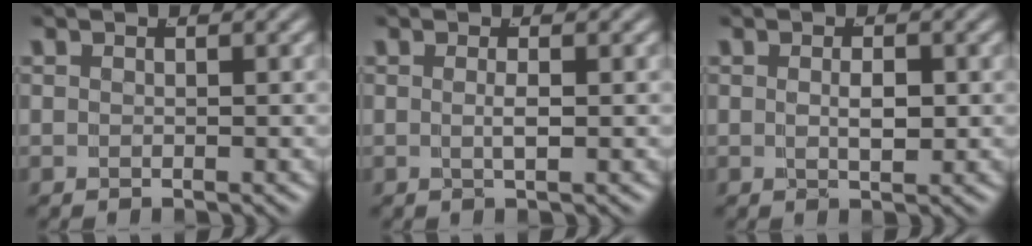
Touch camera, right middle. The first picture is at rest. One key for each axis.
{"total": 1.2, "fx": -0.1, "fy": -0.4, "fz": 1.1, "tx": -0.021, "ty": -0.006, "tz": 0.001}
{"total": 1.8, "fx": 0.1, "fy": 0.4, "fz": 1.8, "tx": -0.026, "ty": -0.011, "tz": 0.009}